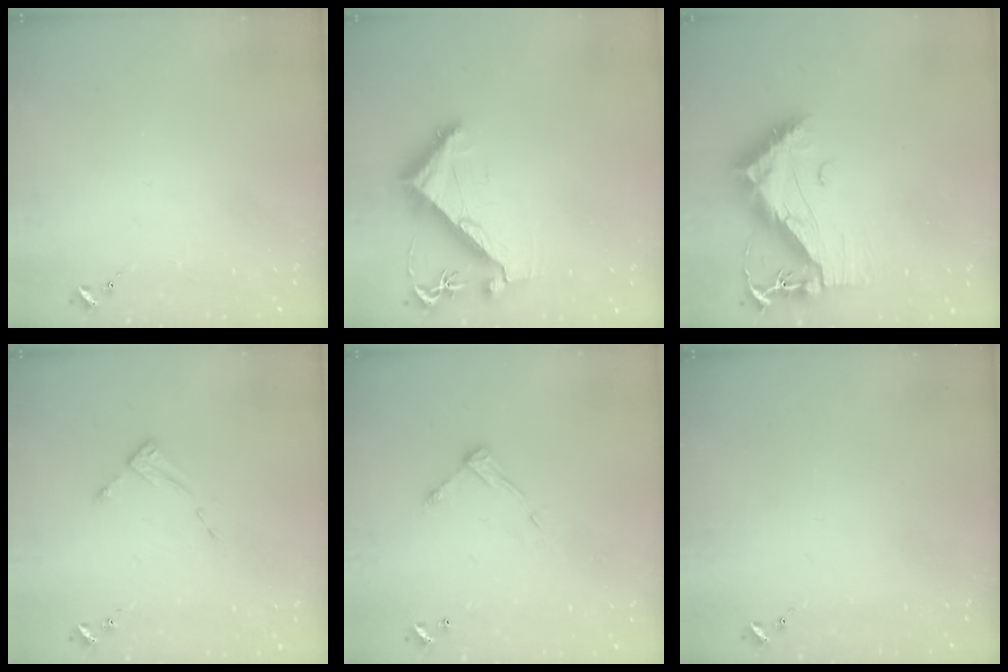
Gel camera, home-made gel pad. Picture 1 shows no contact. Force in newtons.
{"total": 8.5, "press": 8.4, "slide": 1.4}
{"total": 13.2, "press": 13.2, "slide": 1.2}
{"total": 2.7, "press": 2.7, "slide": 0.4}
{"total": 7.9, "press": 7.9, "slide": 0.3}
{"total": 0.0}